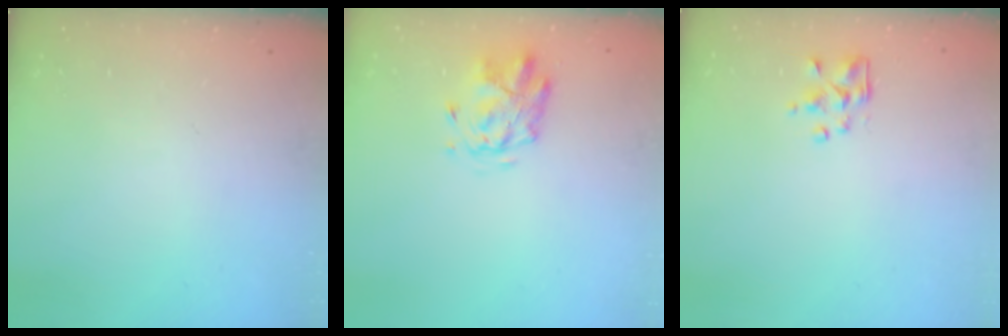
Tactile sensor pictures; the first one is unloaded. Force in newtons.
{"total": 2.8, "press": 2.4, "slide": 1.4}
{"total": 2.4, "press": 2.4, "slide": 0.2}